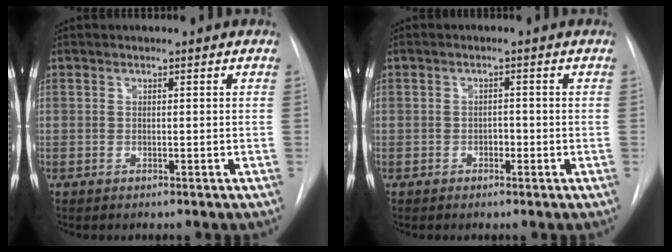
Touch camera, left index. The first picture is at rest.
{"total": 1.3, "force": [-0.5, 0.8, 0.9], "torque": [-0.012, 0.004, -0.009]}